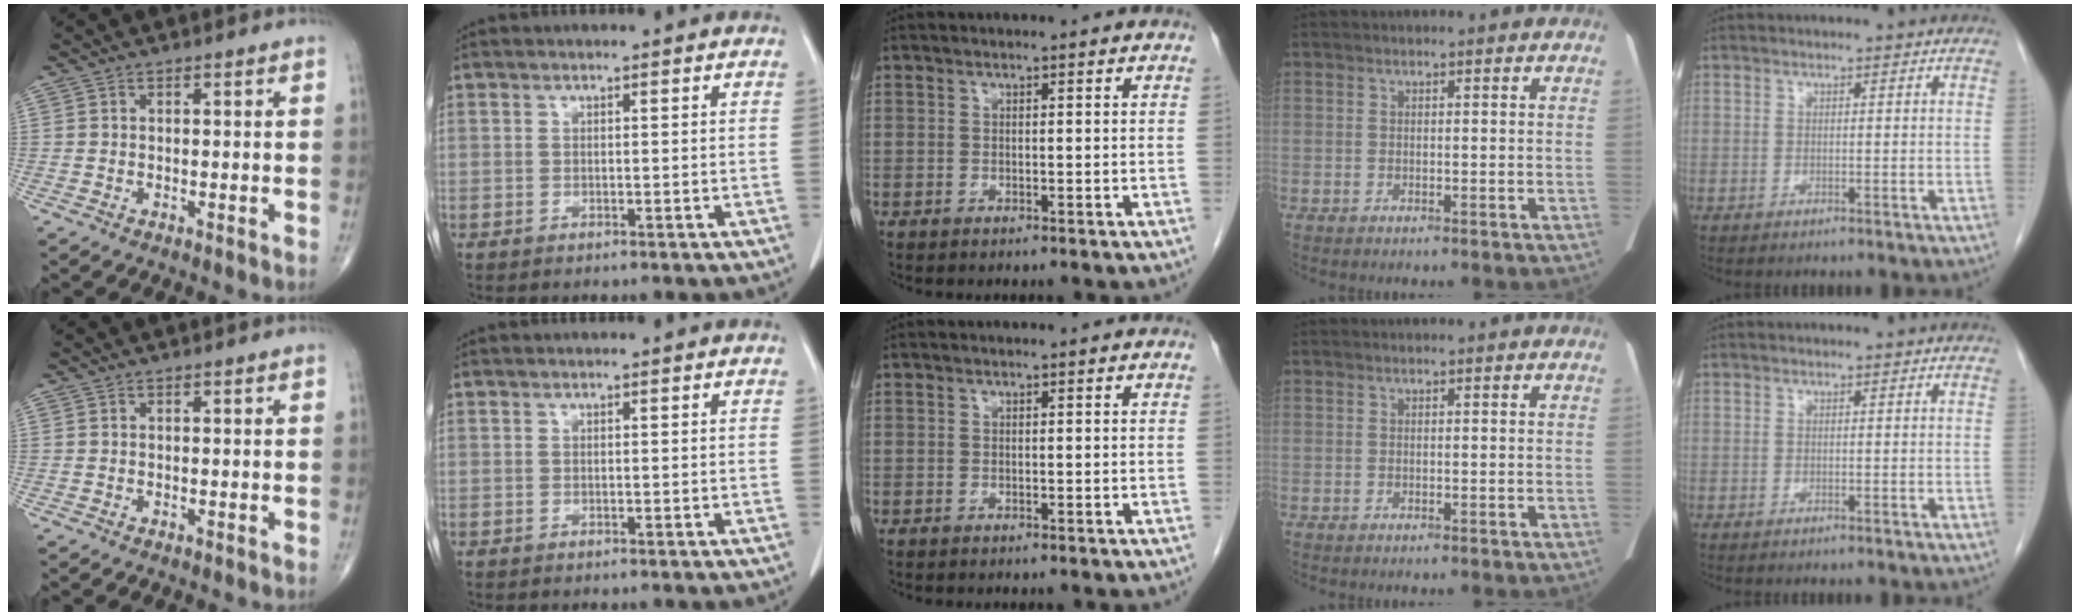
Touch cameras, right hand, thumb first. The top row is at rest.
{}